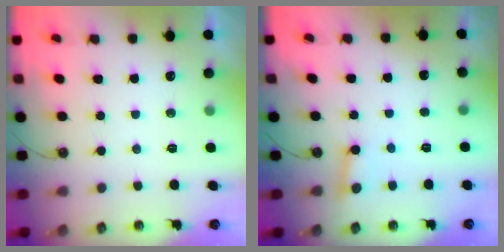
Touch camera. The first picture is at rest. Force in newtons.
{"total": 2.6, "press": 2.5, "slide": 0.8}